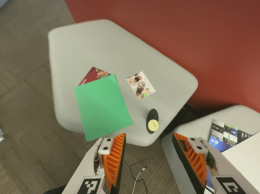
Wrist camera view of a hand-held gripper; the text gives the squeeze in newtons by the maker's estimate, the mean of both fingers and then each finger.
{"total": 0.0}